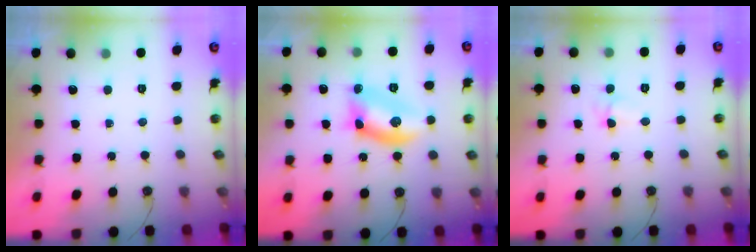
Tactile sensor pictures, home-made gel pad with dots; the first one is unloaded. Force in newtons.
{"total": 10.4, "press": 10.3, "slide": 0.7}
{"total": 3.8, "press": 3.7, "slide": 0.8}